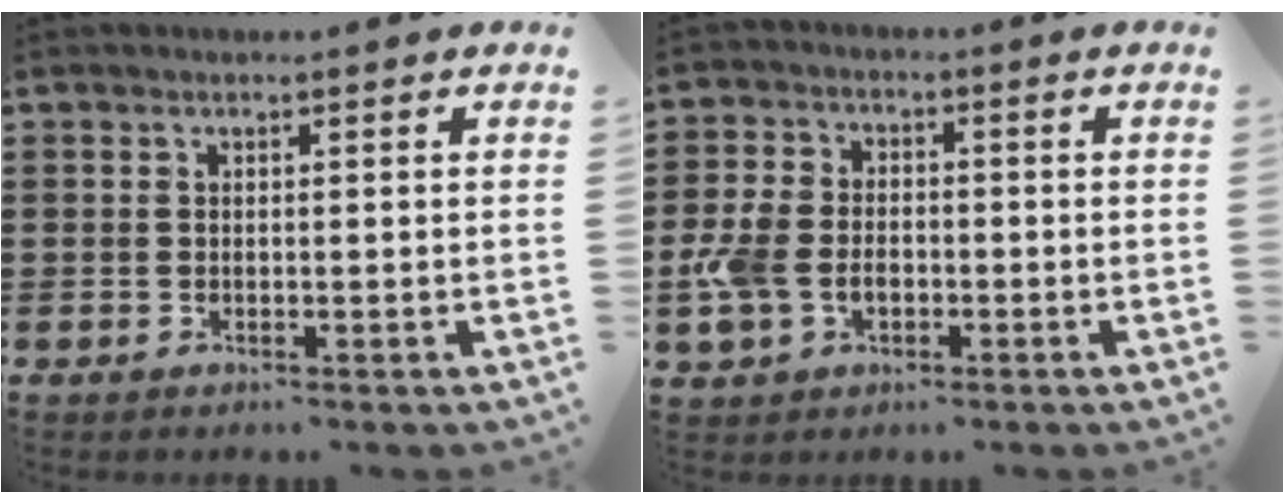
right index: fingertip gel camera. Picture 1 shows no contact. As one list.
[{"total": 5.9, "force": [-1.8, 4.1, 3.8], "torque": [-0.105, -0.002, -0.041]}]